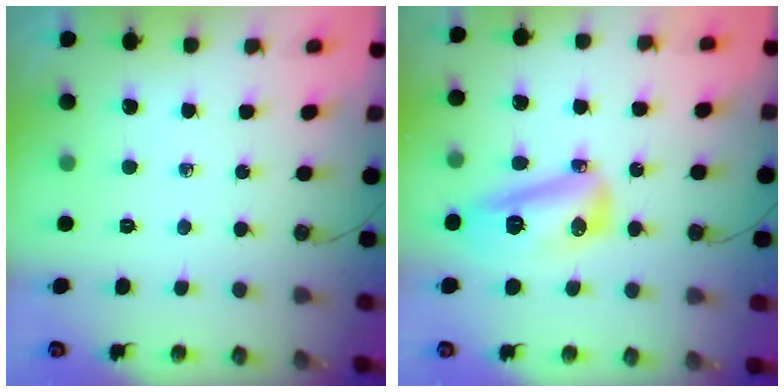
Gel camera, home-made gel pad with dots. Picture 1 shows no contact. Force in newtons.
{"total": 11.9, "press": 11.8, "slide": 1.0}